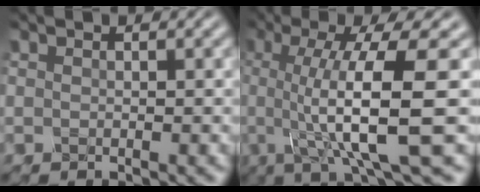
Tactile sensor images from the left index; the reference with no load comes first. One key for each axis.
{"total": 10.1, "fx": -0.7, "fy": 2.0, "fz": 9.9, "tx": -0.129, "ty": -0.002, "tz": -0.016}